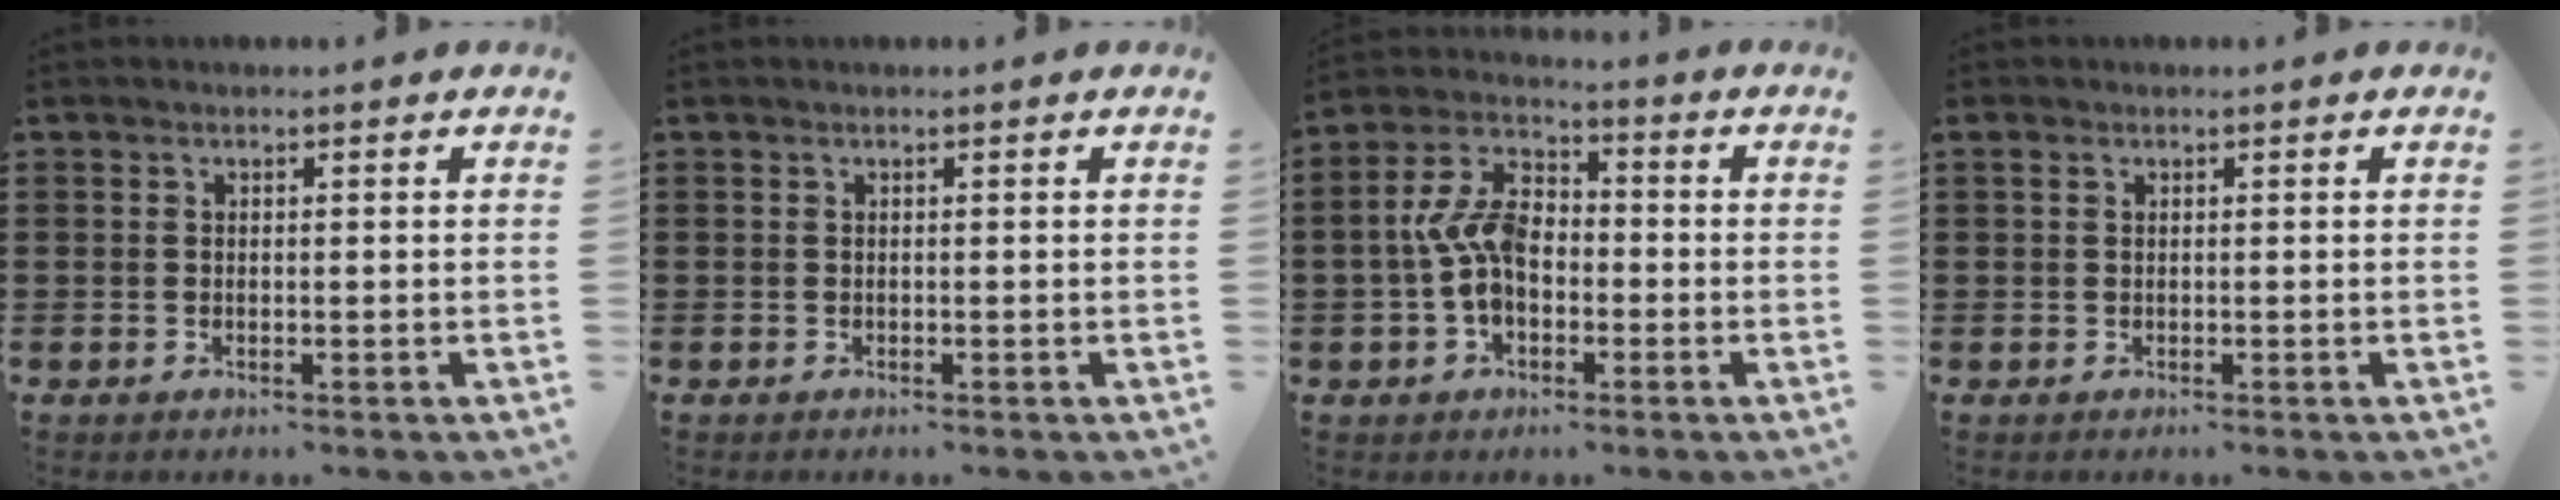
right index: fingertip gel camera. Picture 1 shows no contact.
{"total": 0.0}
{"total": 8.4, "force": [-0.9, 5.2, 6.6], "torque": [-0.165, 0.002, -0.025]}
{"total": 0.7, "force": [0.2, 0.6, 0.3], "torque": [-0.007, 0.006, 0.003]}